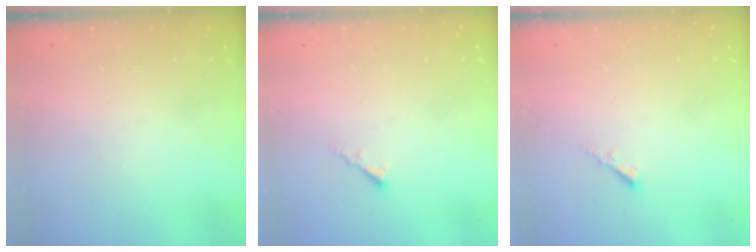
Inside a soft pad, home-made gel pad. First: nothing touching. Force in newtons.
{"total": 1.7, "press": 1.6, "slide": 0.4}
{"total": 1.7, "press": 1.6, "slide": 0.4}